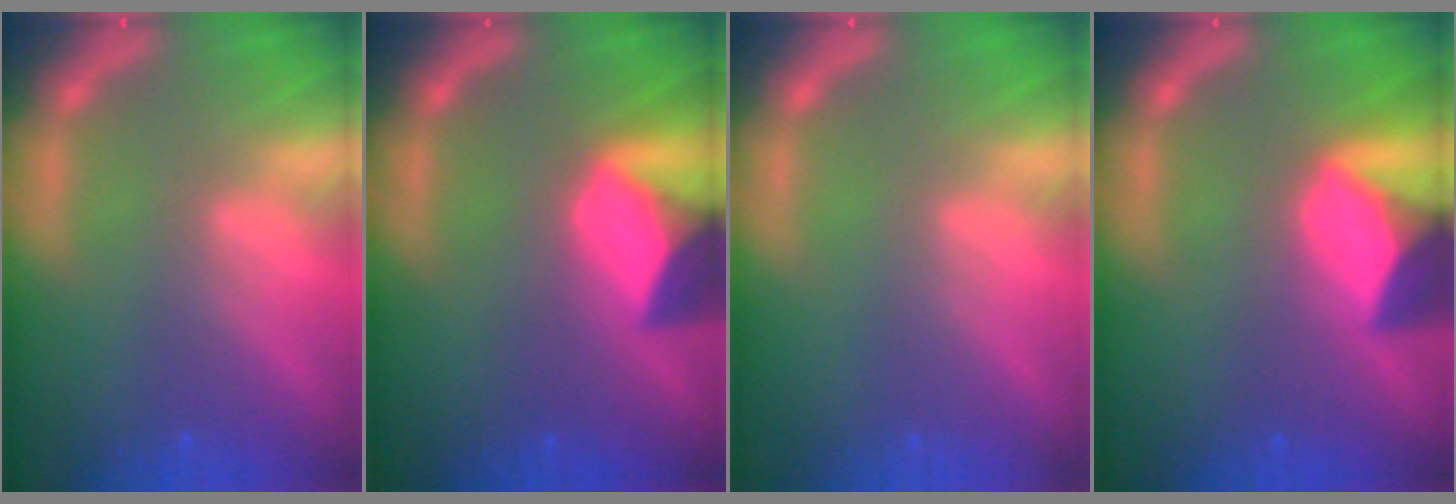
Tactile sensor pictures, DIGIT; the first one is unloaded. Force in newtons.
{"total": 7.5}
{"total": 0.0}
{"total": 8.0}